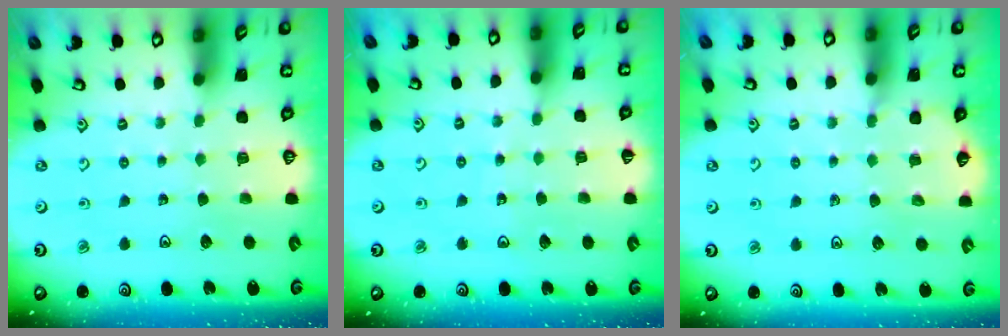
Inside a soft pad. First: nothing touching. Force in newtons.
{"total": 2.7, "press": 2.7, "slide": 0.3}
{"total": 5.3, "press": 5.2, "slide": 0.7}